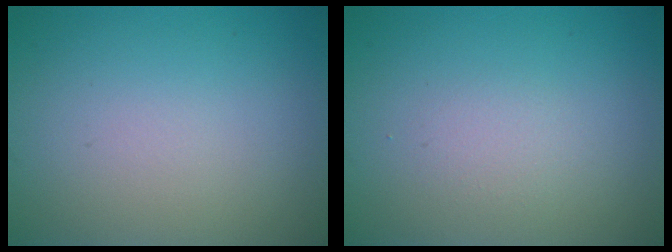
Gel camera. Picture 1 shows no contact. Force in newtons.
{"total": 1.1, "press": 1.1, "slide": 0.0}